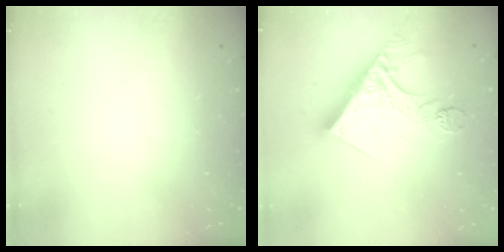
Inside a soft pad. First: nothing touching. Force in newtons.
{"total": 16.2, "press": 16.2, "slide": 1.7}